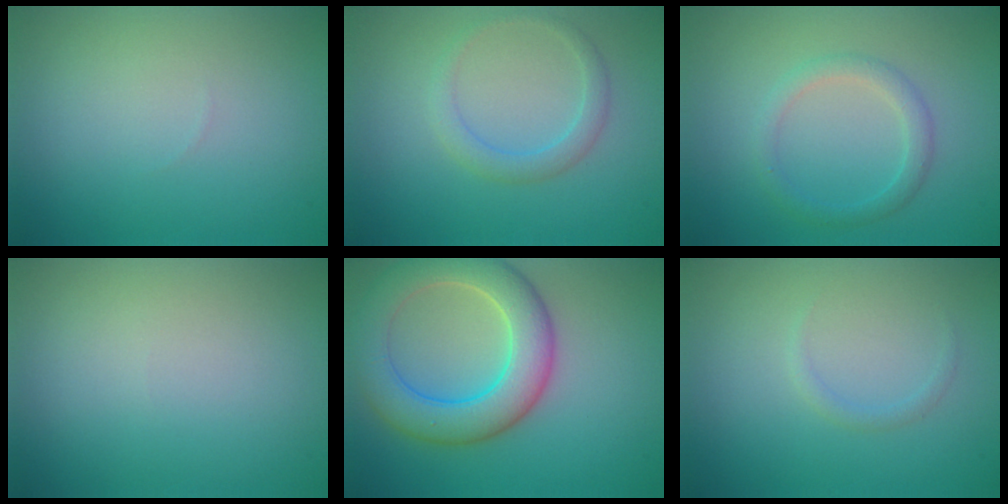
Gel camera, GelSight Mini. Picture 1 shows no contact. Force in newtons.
{"total": 1.9, "press": 1.9, "slide": 0.1}
{"total": 2.0, "press": 2.0, "slide": 0.1}
{"total": 0.0}
{"total": 7.4, "press": 7.3, "slide": 0.4}
{"total": 0.7, "press": 0.7, "slide": 0.1}